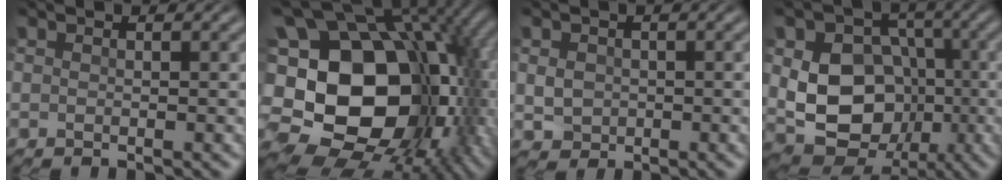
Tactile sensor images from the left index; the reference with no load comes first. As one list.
[{"total": 21.4, "force": [-2.0, 15.7, 14.4], "torque": [-0.256, -0.001, -0.035]}, {"total": 2.3, "force": [-0.3, 2.0, 1.1], "torque": [-0.028, -0.006, -0.007]}, {"total": 11.0, "force": [-1.0, 8.6, 6.8], "torque": [-0.096, -0.024, -0.025]}]